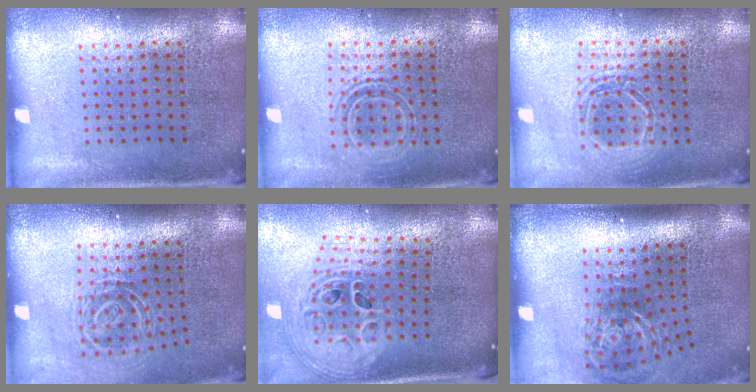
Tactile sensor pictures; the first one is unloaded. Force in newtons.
{"total": 1.6, "press": 1.2, "slide": 1.0}
{"total": 1.7, "press": 1.5, "slide": 0.9}
{"total": 1.8, "press": 1.2, "slide": 1.4}
{"total": 2.9, "press": 2.1, "slide": 2.1}
{"total": 2.2, "press": 1.3, "slide": 1.8}